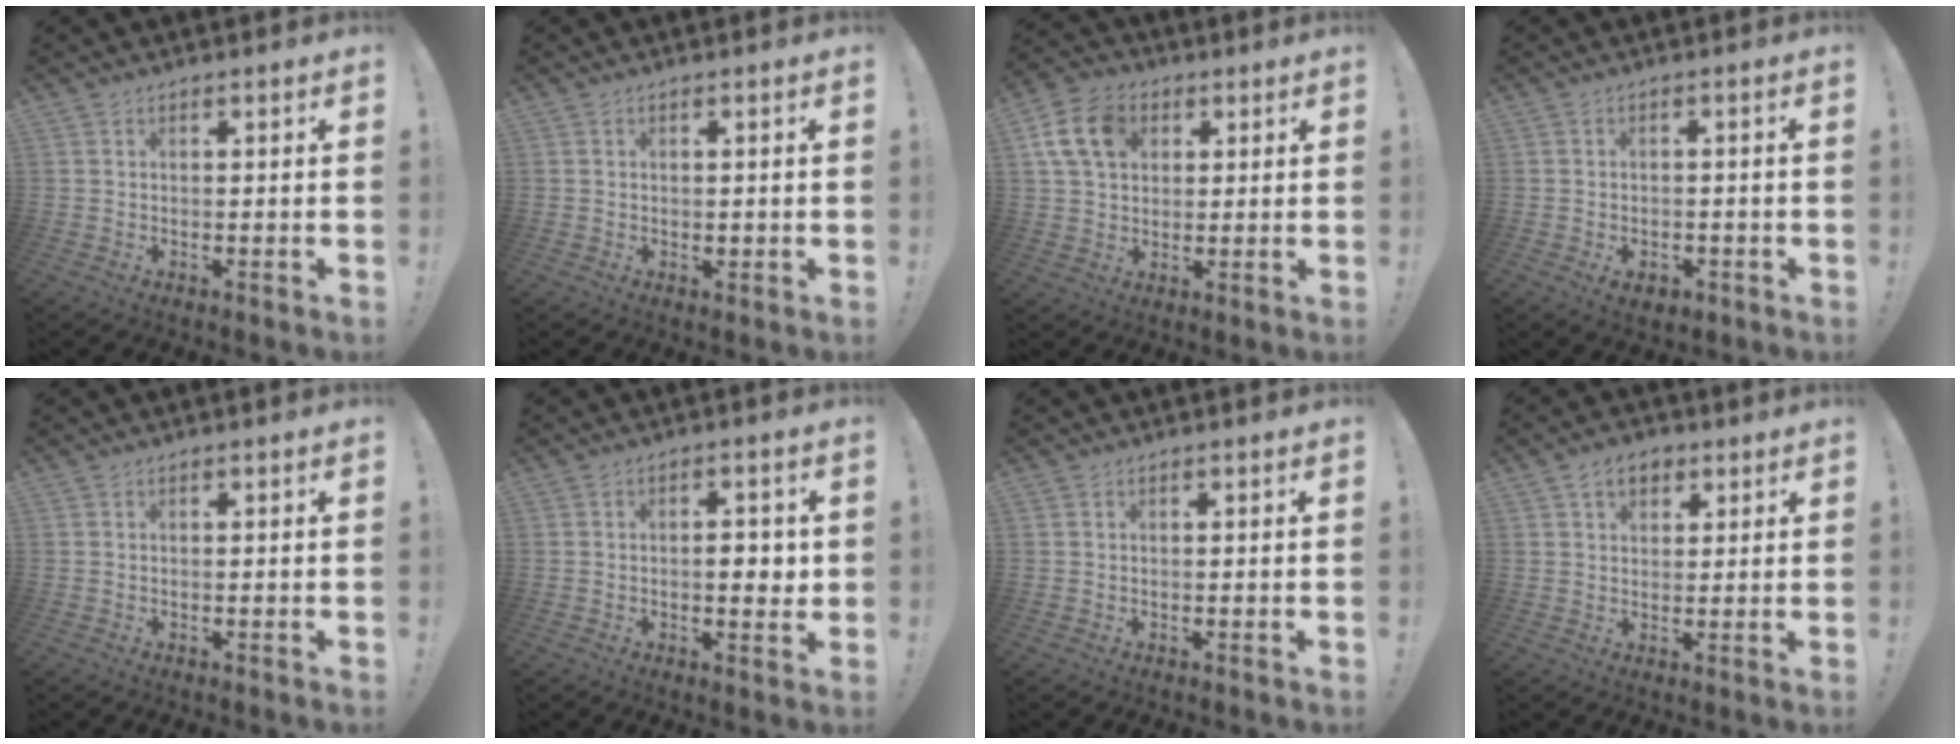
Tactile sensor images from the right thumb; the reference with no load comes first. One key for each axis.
{"total": 0.5, "fx": 0.1, "fy": 0.5, "fz": 0.2, "tx": 0.006, "ty": -0.003, "tz": 0.002}
{"total": 12.7, "fx": 4.3, "fy": 9.4, "fz": 7.3, "tx": -0.127, "ty": -0.002, "tz": 0.089}
{"total": 4.0, "fx": -2.1, "fy": 2.6, "fz": 2.2, "tx": -0.025, "ty": 0.007, "tz": -0.036}
{"total": 0.0}
{"total": 4.6, "fx": -0.2, "fy": 2.1, "fz": 4.1, "tx": -0.050, "ty": 0.000, "tz": -0.009}
{"total": 0.0}
{"total": 6.3, "fx": 3.2, "fy": 4.4, "fz": 3.2, "tx": -0.044, "ty": -0.004, "tz": 0.058}